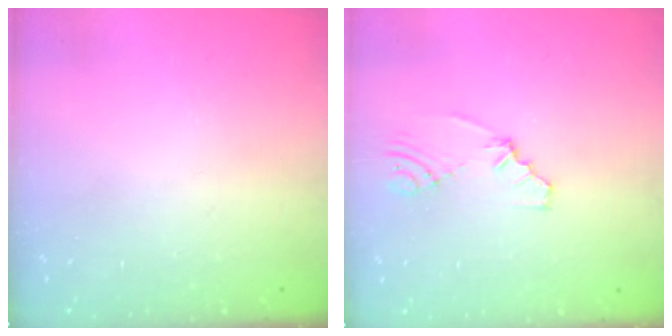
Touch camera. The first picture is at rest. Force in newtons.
{"total": 4.2, "press": 2.1, "slide": 3.6}